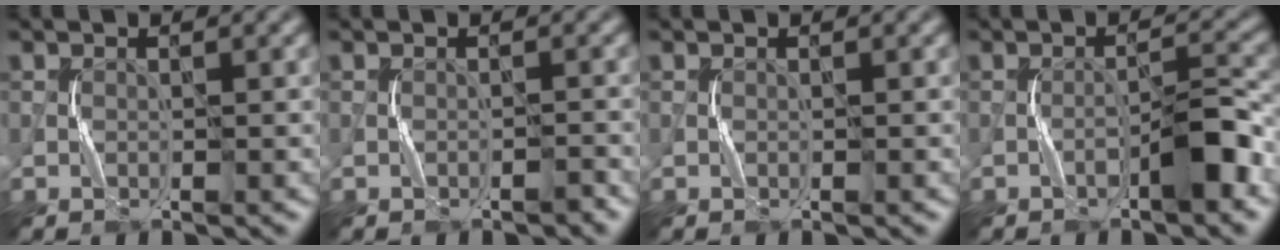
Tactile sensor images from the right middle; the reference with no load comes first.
{"total": 0.6, "force": [-0.5, 0.3, 0.2], "torque": [-0.004, 0.004, -0.008]}
{"total": 0.0}
{"total": 3.1, "force": [-1.8, 0.5, 2.5], "torque": [-0.042, 0.017, -0.032]}